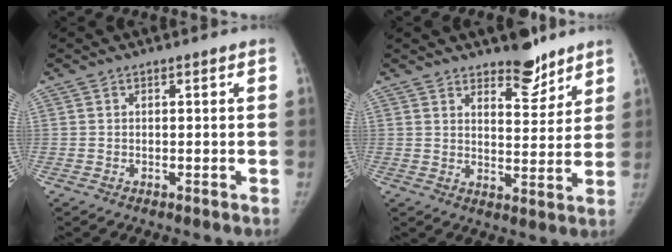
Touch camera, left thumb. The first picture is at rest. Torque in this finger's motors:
{"motor_torque": [0.65, -0.28, 0.66, -0.39, 0.14]}